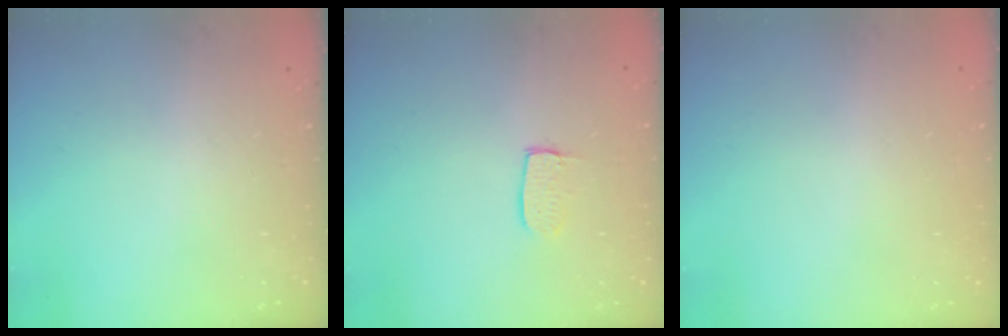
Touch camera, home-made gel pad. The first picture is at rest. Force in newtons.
{"total": 6.2, "press": 6.2, "slide": 0.4}
{"total": 0.0}